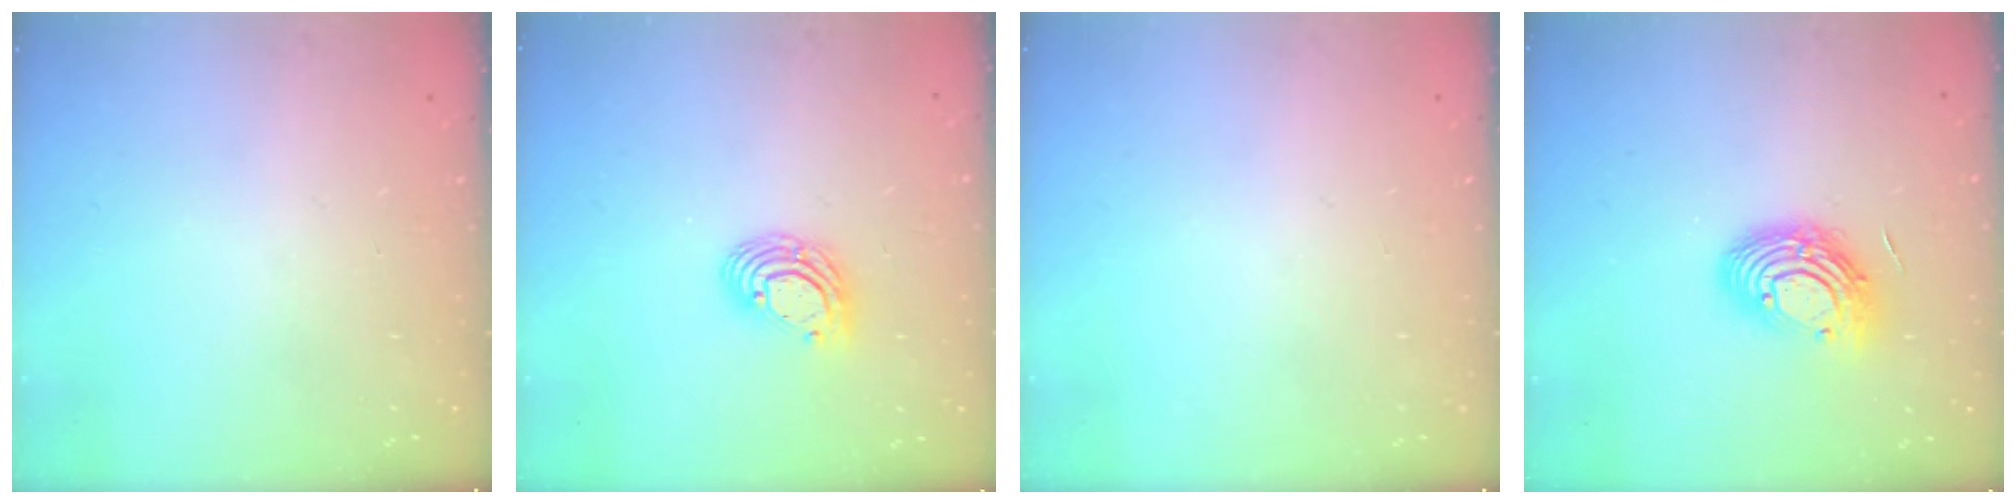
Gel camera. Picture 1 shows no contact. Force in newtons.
{"total": 9.5, "press": 9.4, "slide": 1.6}
{"total": 0.0}
{"total": 12.0, "press": 12.0, "slide": 1.1}